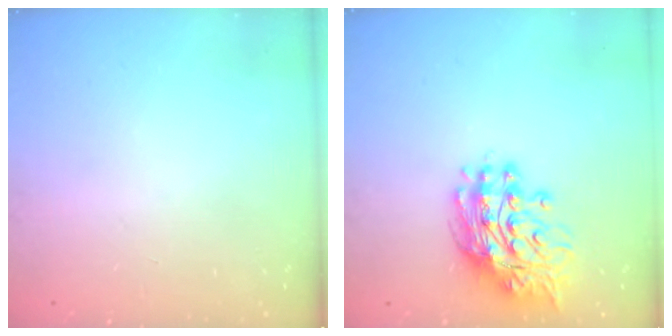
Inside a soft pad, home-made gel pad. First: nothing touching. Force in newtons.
{"total": 14.5, "press": 14.4, "slide": 1.3}